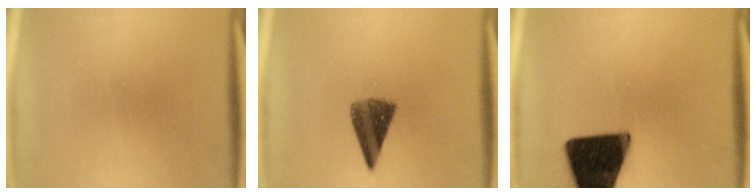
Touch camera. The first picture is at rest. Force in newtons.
{"total": 6.9}
{"total": 19.6}